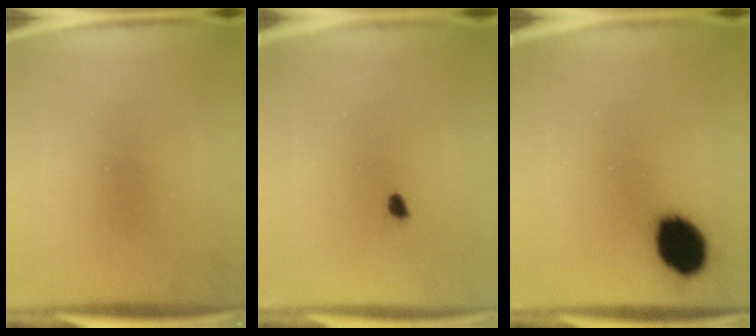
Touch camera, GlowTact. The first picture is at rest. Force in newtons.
{"total": 1.4}
{"total": 12.4}